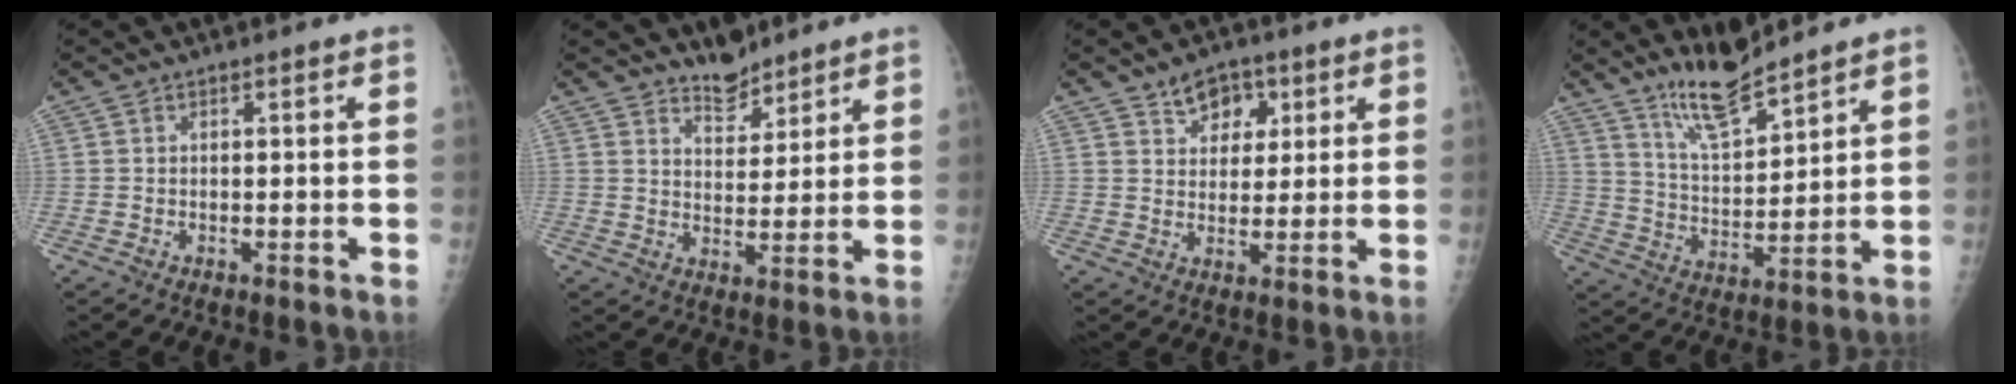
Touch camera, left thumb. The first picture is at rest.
{"total": 5.4, "force": [4.7, 2.3, 1.3], "torque": [0.002, -0.040, 0.082]}
{"total": 6.3, "force": [3.3, 4.5, 2.8], "torque": [-0.006, -0.013, 0.049]}
{"total": 9.7, "force": [8.3, 1.7, 4.6], "torque": [-0.075, -0.065, 0.163]}